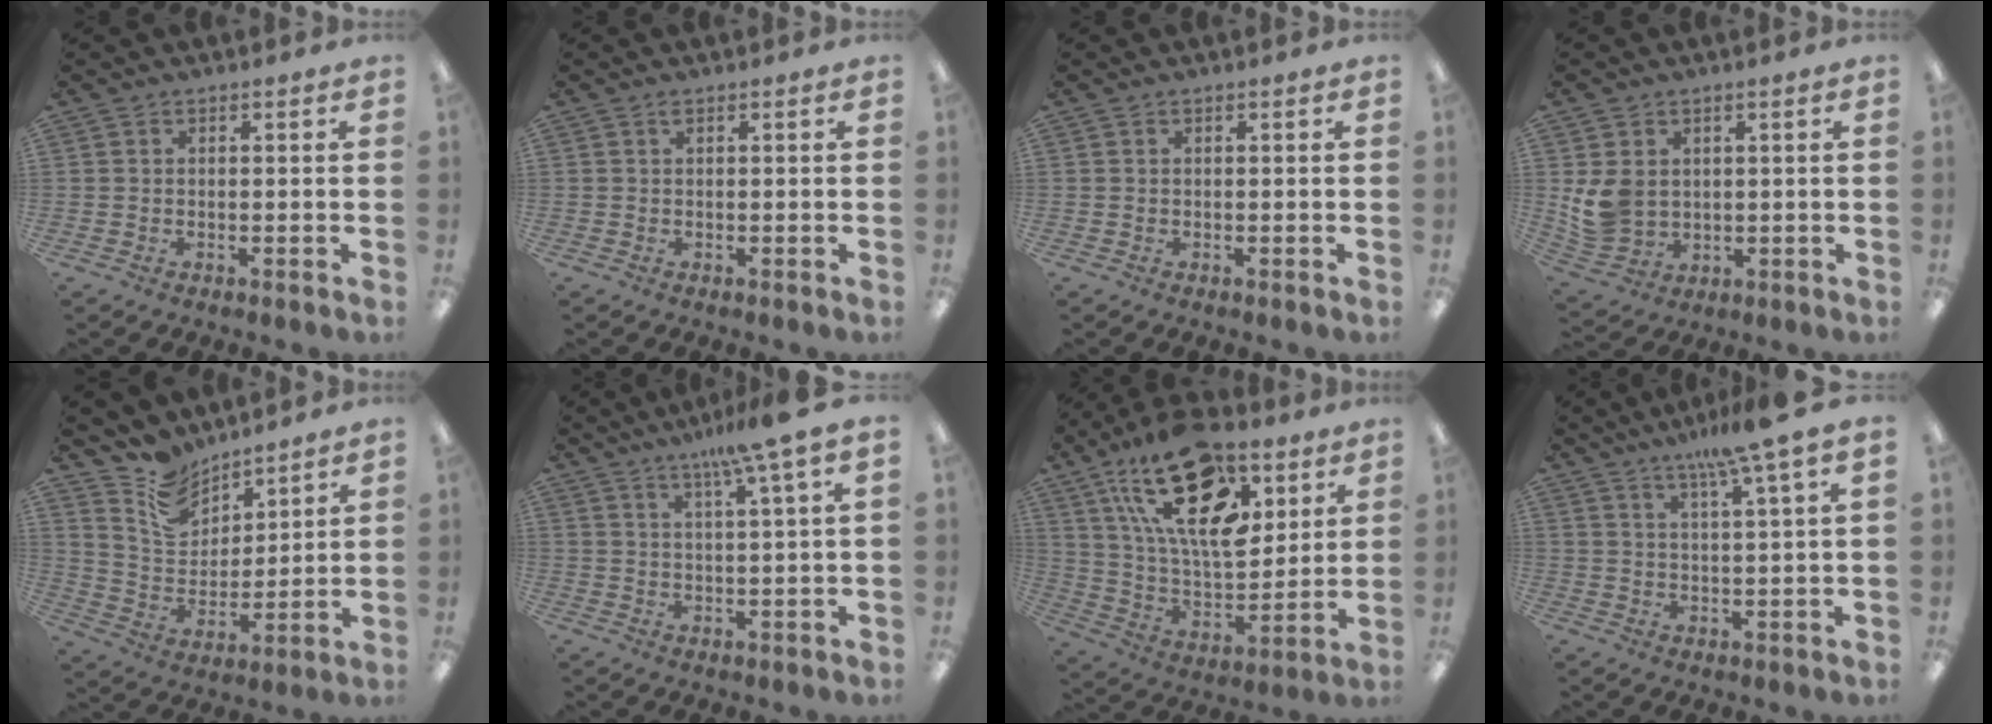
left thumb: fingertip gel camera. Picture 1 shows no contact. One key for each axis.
{"total": 0.7, "fx": 0.4, "fy": 0.1, "fz": 0.5, "tx": -0.011, "ty": 0.003, "tz": 0.007}
{"total": 0.0}
{"total": 7.7, "fx": 1.7, "fy": 6.4, "fz": 4.0, "tx": -0.084, "ty": 0.000, "tz": 0.035}
{"total": 9.2, "fx": 7.8, "fy": 4.6, "fz": 1.7, "tx": -0.052, "ty": -0.046, "tz": 0.152}
{"total": 8.2, "fx": 5.4, "fy": -0.4, "fz": 6.1, "tx": -0.108, "ty": -0.024, "tz": 0.085}
{"total": 25.4, "fx": 13.4, "fy": 13.0, "fz": 17.3, "tx": -0.311, "ty": -0.062, "tz": 0.235}
{"total": 8.9, "fx": 6.5, "fy": -0.2, "fz": 6.1, "tx": -0.110, "ty": -0.029, "tz": 0.104}